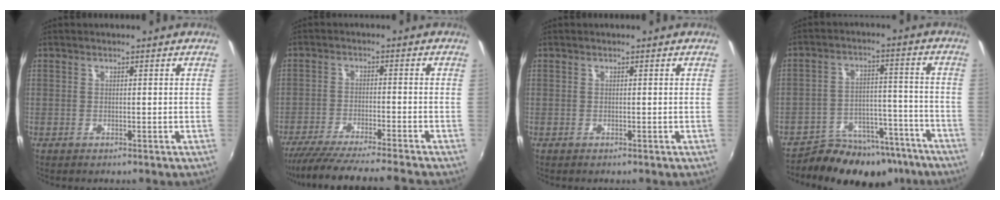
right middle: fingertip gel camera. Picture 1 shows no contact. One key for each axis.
{"total": 14.6, "fx": -13.1, "fy": -0.9, "fz": 6.3, "tx": -0.130, "ty": -0.020, "tz": -0.214}
{"total": 0.0}
{"total": 16.7, "fx": -13.8, "fy": 7.6, "fz": 5.6, "tx": -0.106, "ty": 0.027, "tz": -0.181}